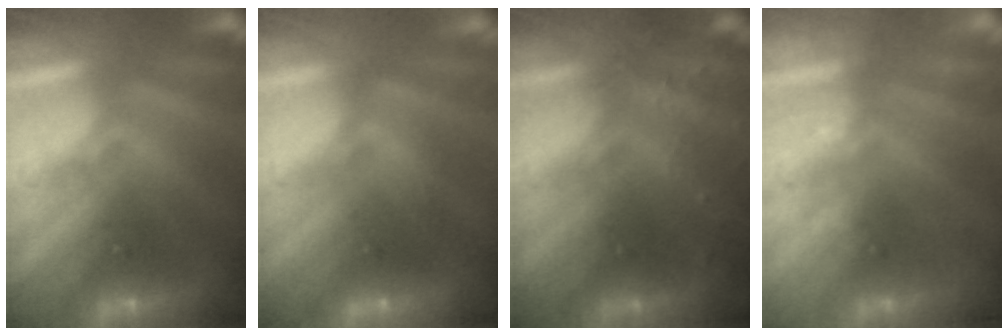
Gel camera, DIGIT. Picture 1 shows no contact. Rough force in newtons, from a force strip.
{"total": 2.5}
{"total": 7.0}
{"total": 2.2}